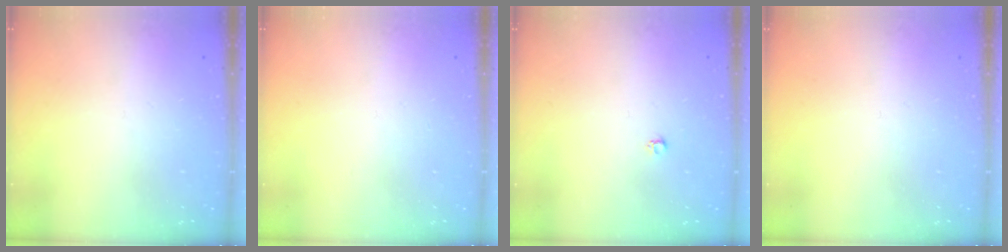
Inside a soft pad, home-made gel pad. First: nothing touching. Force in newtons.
{"total": 0.0}
{"total": 2.6, "press": 2.6, "slide": 0.4}
{"total": 0.0}